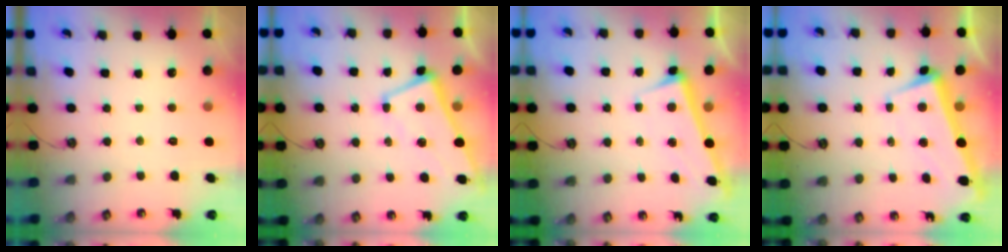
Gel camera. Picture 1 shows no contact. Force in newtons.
{"total": 1.3, "press": 1.1, "slide": 0.7}
{"total": 2.9, "press": 2.8, "slide": 0.6}
{"total": 2.1, "press": 0.6, "slide": 2.0}